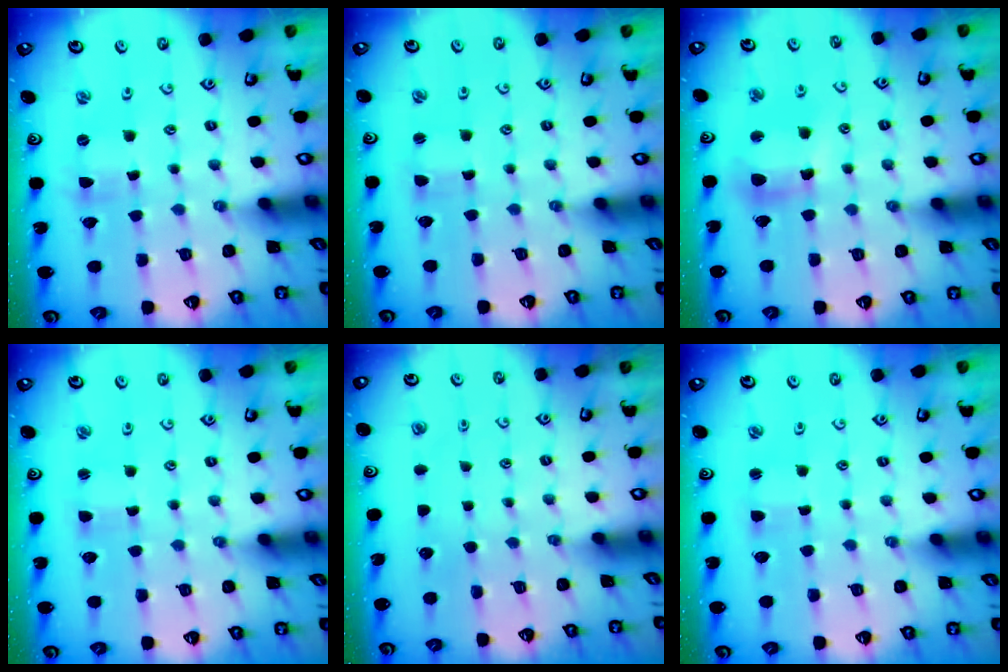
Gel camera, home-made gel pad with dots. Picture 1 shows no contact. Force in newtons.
{"total": 0.7, "press": 0.7, "slide": 0.1}
{"total": 8.9, "press": 8.9, "slide": 1.1}
{"total": 1.0, "press": 1.0, "slide": 0.0}
{"total": 0.0}
{"total": 1.9, "press": 1.8, "slide": 0.3}